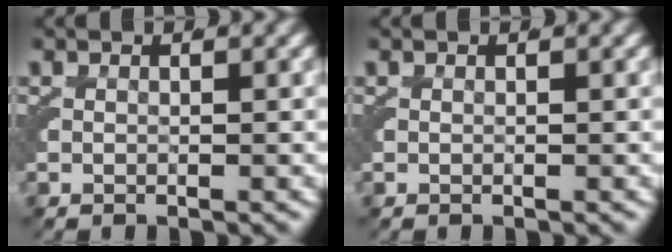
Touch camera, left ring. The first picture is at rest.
{"total": 0.0}